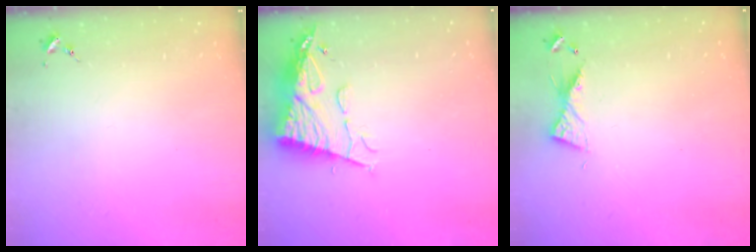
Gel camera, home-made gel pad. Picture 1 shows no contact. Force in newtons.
{"total": 13.1, "press": 13.0, "slide": 1.5}
{"total": 6.4, "press": 6.4, "slide": 0.6}